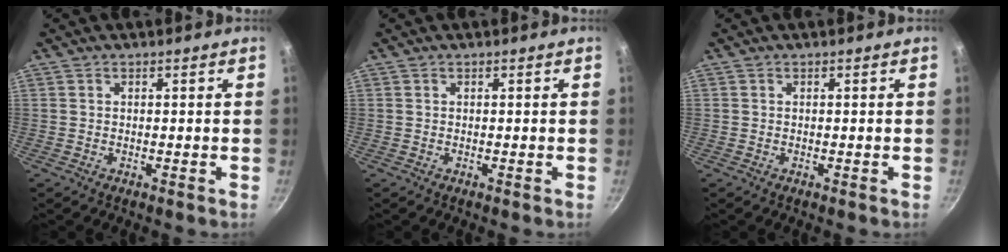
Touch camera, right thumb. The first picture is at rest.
{"total": 0.0}
{"total": 0.0}